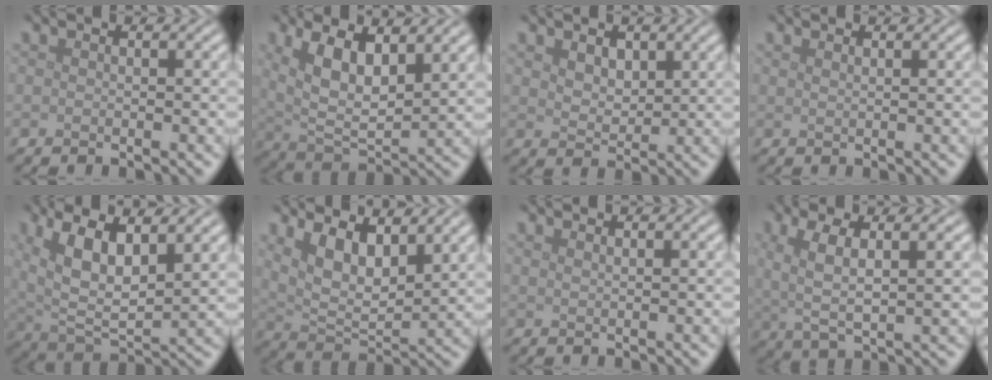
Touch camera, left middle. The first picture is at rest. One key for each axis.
{"total": 8.3, "fx": 3.0, "fy": 3.7, "fz": 6.8, "tx": -0.142, "ty": -0.002, "tz": 0.054}
{"total": 2.4, "fx": 1.3, "fy": 1.5, "fz": 1.3, "tx": -0.031, "ty": -0.004, "tz": 0.025}
{"total": 0.6, "fx": 0.5, "fy": 0.1, "fz": 0.3, "tx": -0.003, "ty": 0.001, "tz": 0.010}
{"total": 9.7, "fx": 3.9, "fy": 4.4, "fz": 7.7, "tx": -0.160, "ty": -0.002, "tz": 0.069}
{"total": 6.8, "fx": 3.1, "fy": 3.1, "fz": 5.2, "tx": -0.103, "ty": -0.010, "tz": 0.058}
{"total": 0.6, "fx": 0.5, "fy": 0.1, "fz": 0.3, "tx": -0.003, "ty": 0.001, "tz": 0.010}
{"total": 5.0, "fx": 1.3, "fy": 1.6, "fz": 4.6, "tx": -0.094, "ty": -0.001, "tz": 0.025}